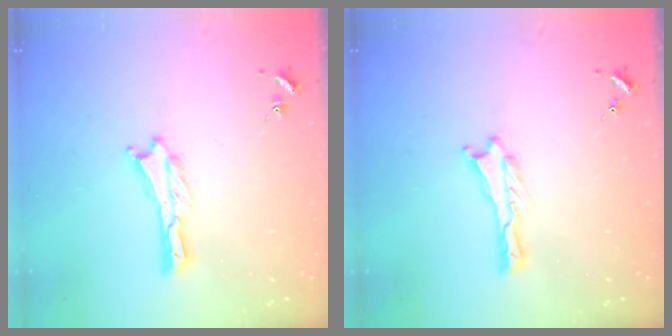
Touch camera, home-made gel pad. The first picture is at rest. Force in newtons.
{"total": 0.0}